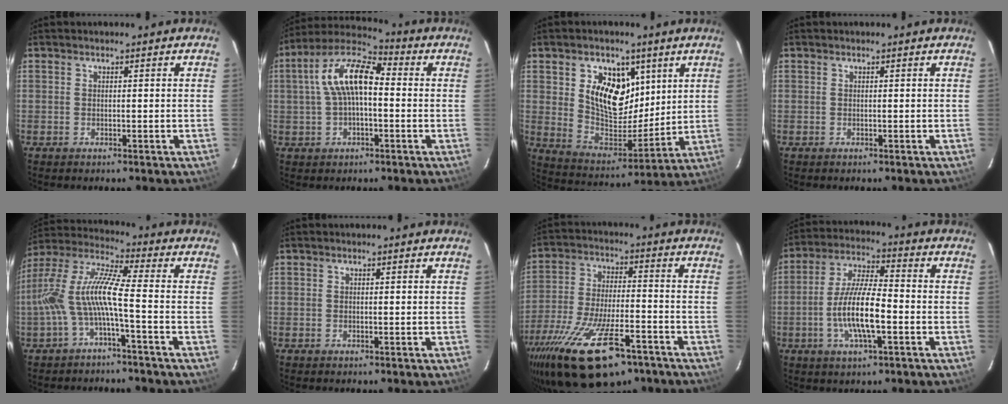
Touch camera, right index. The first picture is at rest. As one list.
[{"total": 11.7, "force": [0.5, 5.5, 10.3], "torque": [-0.202, 0.029, 0.003]}, {"total": 14.4, "force": [5.5, 9.3, 9.6], "torque": [-0.169, -0.005, 0.111]}, {"total": 0.0}, {"total": 11.8, "force": [-3.3, 1.1, 11.2], "torque": [-0.233, 0.011, -0.069]}, {"total": 0.0}, {"total": 23.0, "force": [-14.7, 8.6, 15.4], "torque": [-0.309, -0.052, -0.240]}, {"total": 11.3, "force": [-3.4, 2.6, 10.5], "torque": [-0.210, -0.001, -0.065]}]